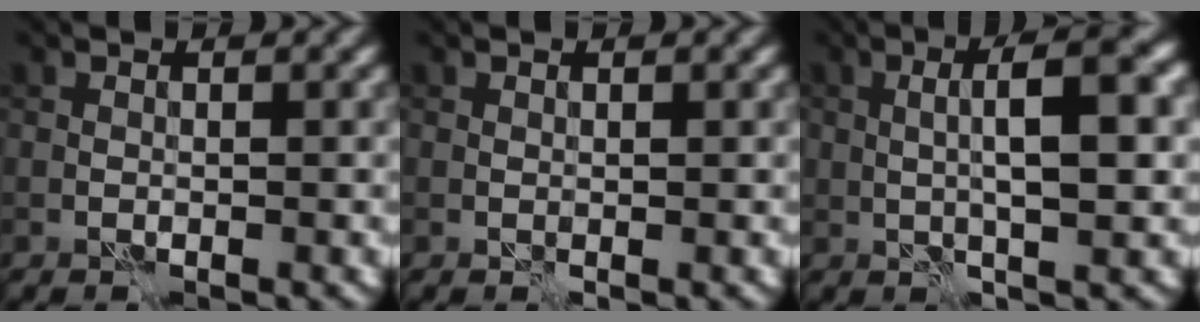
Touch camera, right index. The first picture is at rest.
{"total": 0.0}
{"total": 5.7, "force": [0.6, 1.4, 5.5], "torque": [-0.095, 0.009, 0.008]}